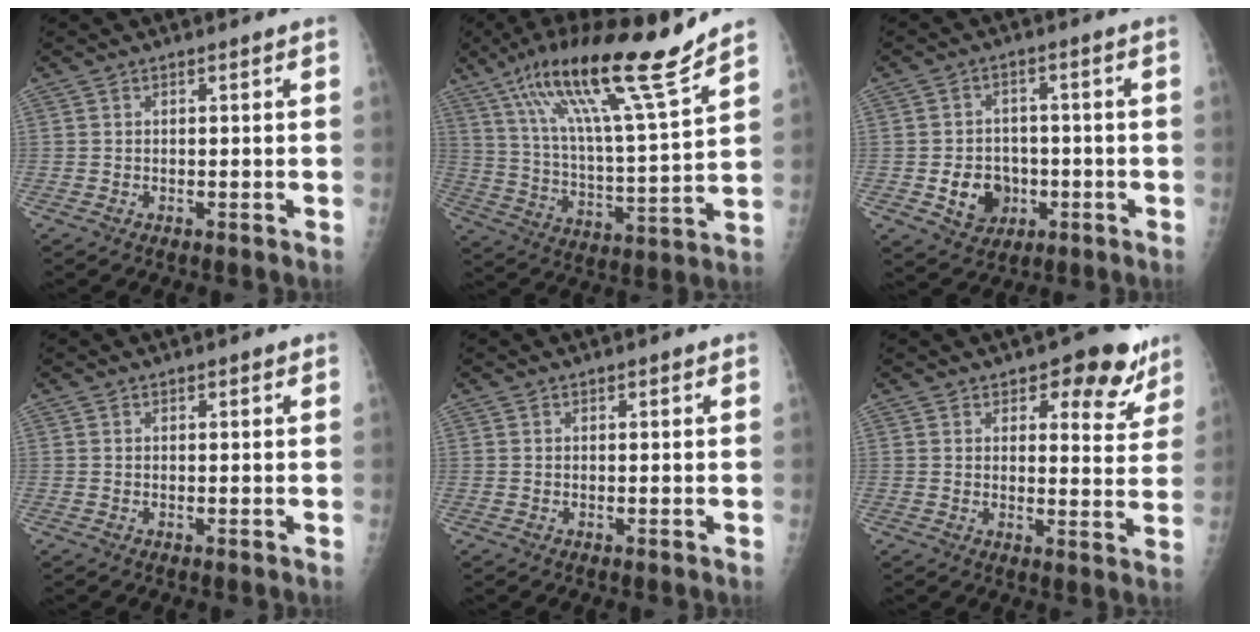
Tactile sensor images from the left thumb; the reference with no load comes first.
{"total": 20.5, "force": [14.5, 1.4, 14.5], "torque": [-0.232, -0.059, 0.254]}
{"total": 8.2, "force": [-2.1, 6.8, 4.0], "torque": [-0.033, 0.011, -0.028]}
{"total": 0.9, "force": [0.6, 0.4, 0.6], "torque": [-0.003, -0.001, 0.008]}
{"total": 0.7, "force": [0.5, 0.3, 0.4], "torque": [-0.002, -0.001, 0.006]}
{"total": 10.1, "force": [6.7, 4.8, 5.8], "torque": [-0.023, -0.035, 0.086]}